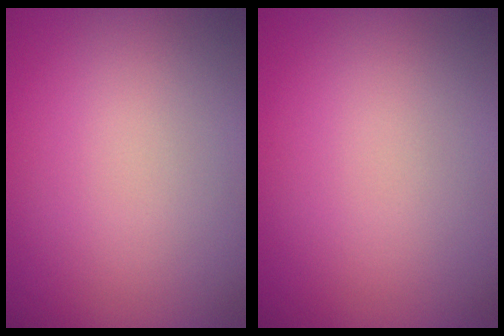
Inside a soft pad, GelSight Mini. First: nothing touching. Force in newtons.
{"total": 0.0}